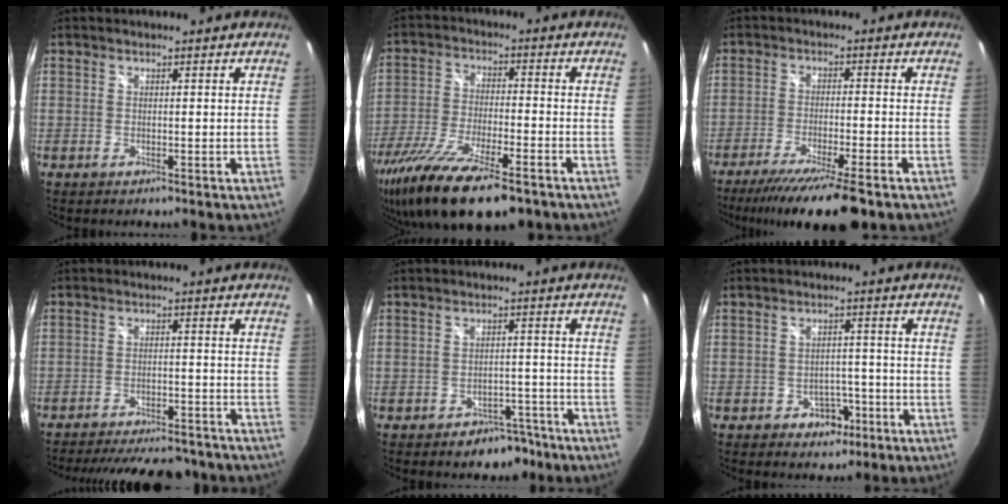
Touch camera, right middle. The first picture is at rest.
{"total": 20.5, "force": [-14.5, 5.3, 13.5], "torque": [-0.272, -0.061, -0.253]}
{"total": 13.5, "force": [-10.6, 0.1, 8.3], "torque": [-0.160, -0.036, -0.169]}
{"total": 19.2, "force": [-16.5, 5.6, 8.1], "torque": [-0.164, -0.003, -0.216]}
{"total": 5.5, "force": [-4.0, 3.5, 1.3], "torque": [-0.022, 0.027, -0.038]}
{"total": 4.6, "force": [-2.3, 3.6, 1.8], "torque": [-0.039, 0.009, -0.022]}